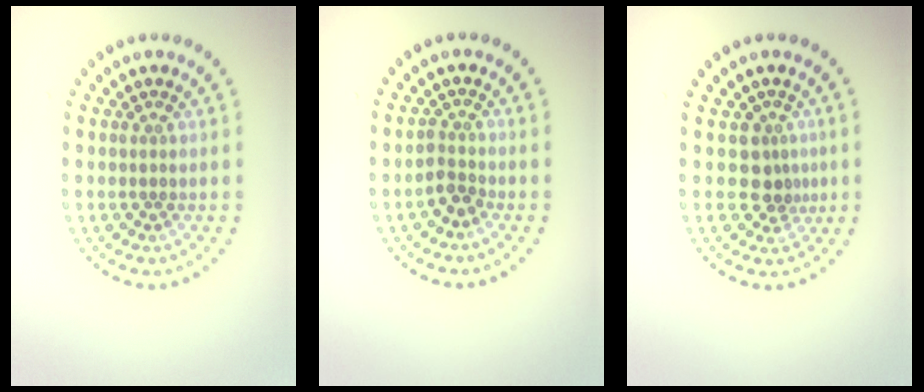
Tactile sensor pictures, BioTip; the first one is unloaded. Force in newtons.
{"total": 1.7, "press": 1.3, "slide": 1.1}
{"total": 2.4, "press": 1.8, "slide": 1.6}